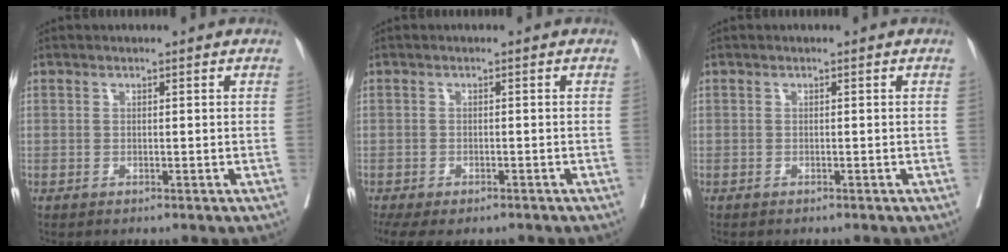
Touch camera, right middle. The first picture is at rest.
{"total": 9.2, "force": [-6.8, 4.1, 4.6], "torque": [-0.098, -0.008, -0.093]}
{"total": 0.8, "force": [-0.8, 0.2, 0.3], "torque": [-0.003, -0.002, -0.012]}